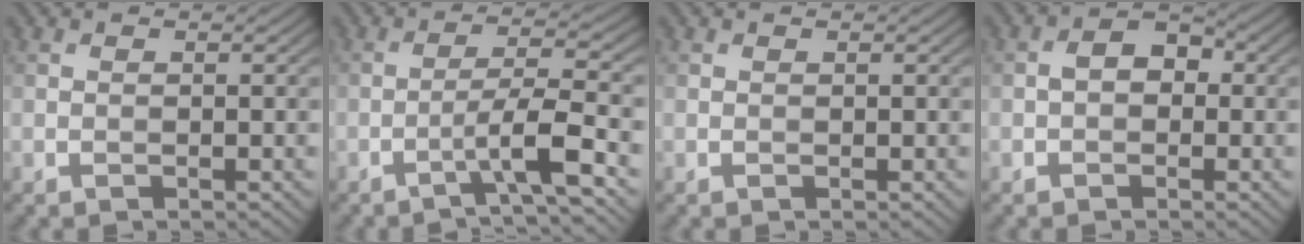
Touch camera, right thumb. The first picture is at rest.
{"total": 6.3, "force": [-3.2, 0.5, 5.4], "torque": [-0.088, 0.018, -0.072]}
{"total": 0.0}
{"total": 3.3, "force": [-0.4, 2.4, 2.2], "torque": [-0.038, 0.006, -0.014]}